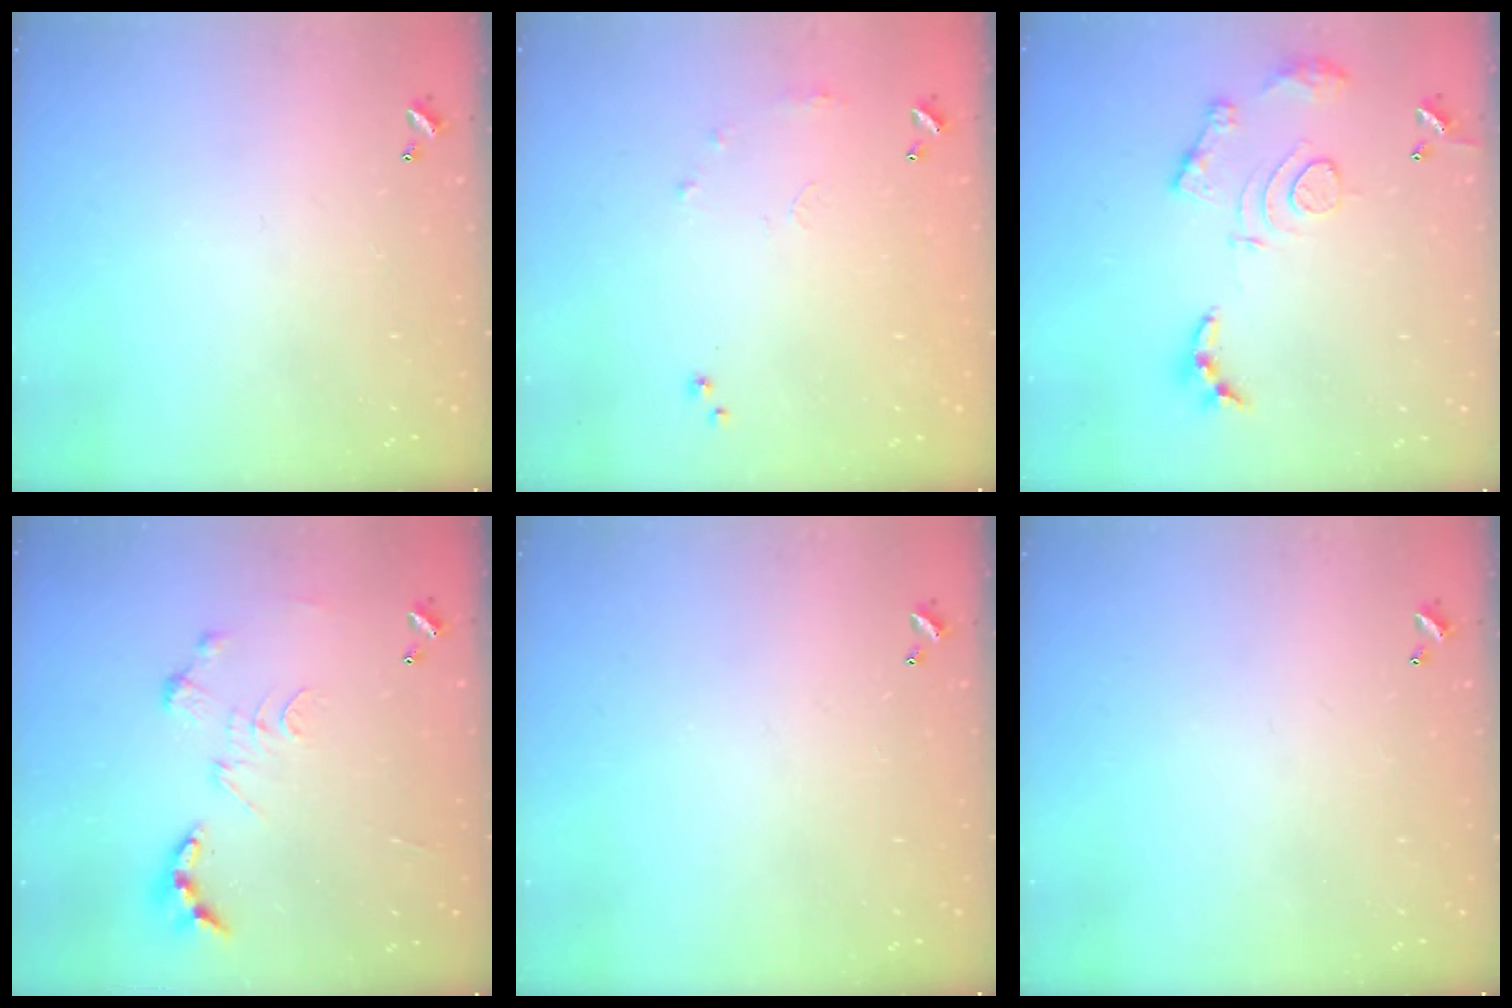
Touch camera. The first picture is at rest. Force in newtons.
{"total": 7.1, "press": 7.1, "slide": 0.9}
{"total": 12.5, "press": 12.5, "slide": 0.9}
{"total": 0.0}
{"total": 0.0}
{"total": 0.0}